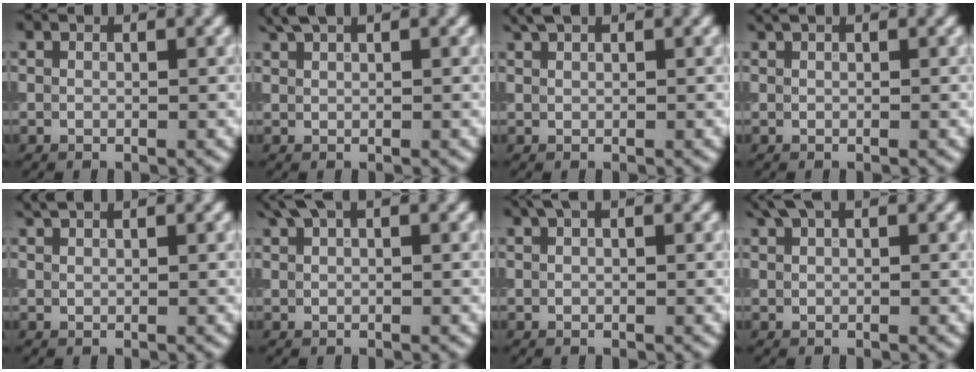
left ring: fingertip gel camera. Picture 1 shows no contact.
{"total": 1.6, "force": [1.3, 0.3, 0.8], "torque": [-0.014, 0.004, 0.029]}
{"total": 1.2, "force": [1.0, 0.3, 0.5], "torque": [-0.009, 0.002, 0.020]}
{"total": 0.5, "force": [0.4, 0.1, 0.3], "torque": [-0.005, 0.003, 0.008]}
{"total": 0.7, "force": [0.7, 0.1, 0.3], "torque": [-0.002, -0.001, 0.014]}
{"total": 2.0, "force": [1.4, 0.6, 1.3], "torque": [-0.022, 0.007, 0.027]}
{"total": 1.0, "force": [0.6, 0.3, 0.8], "torque": [-0.015, 0.004, 0.011]}
{"total": 1.7, "force": [1.2, 0.5, 1.0], "torque": [-0.017, 0.008, 0.025]}